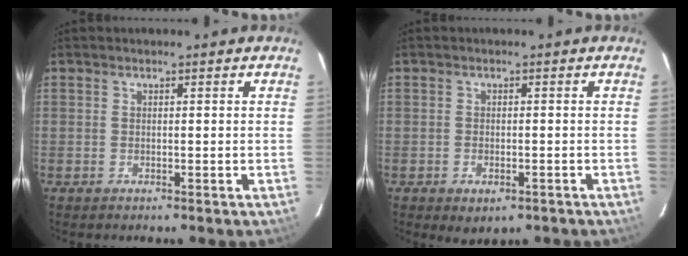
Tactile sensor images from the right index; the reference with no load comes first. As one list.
[{"total": 3.9, "force": [-1.9, 2.3, 2.5], "torque": [-0.046, -0.011, -0.024]}]